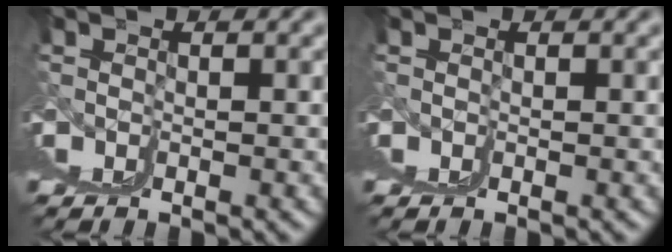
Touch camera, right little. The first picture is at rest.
{"total": 0.0}